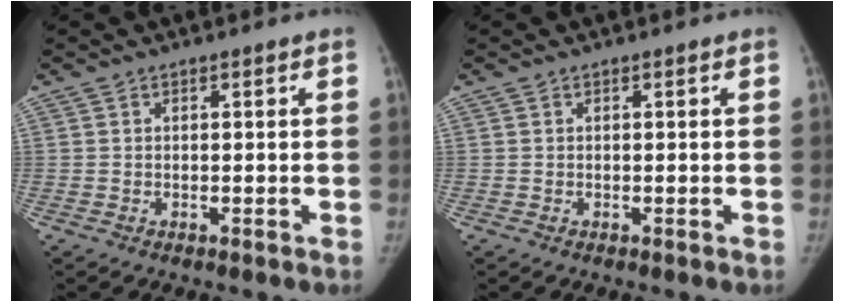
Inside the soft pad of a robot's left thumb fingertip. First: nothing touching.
{"total": 0.0}